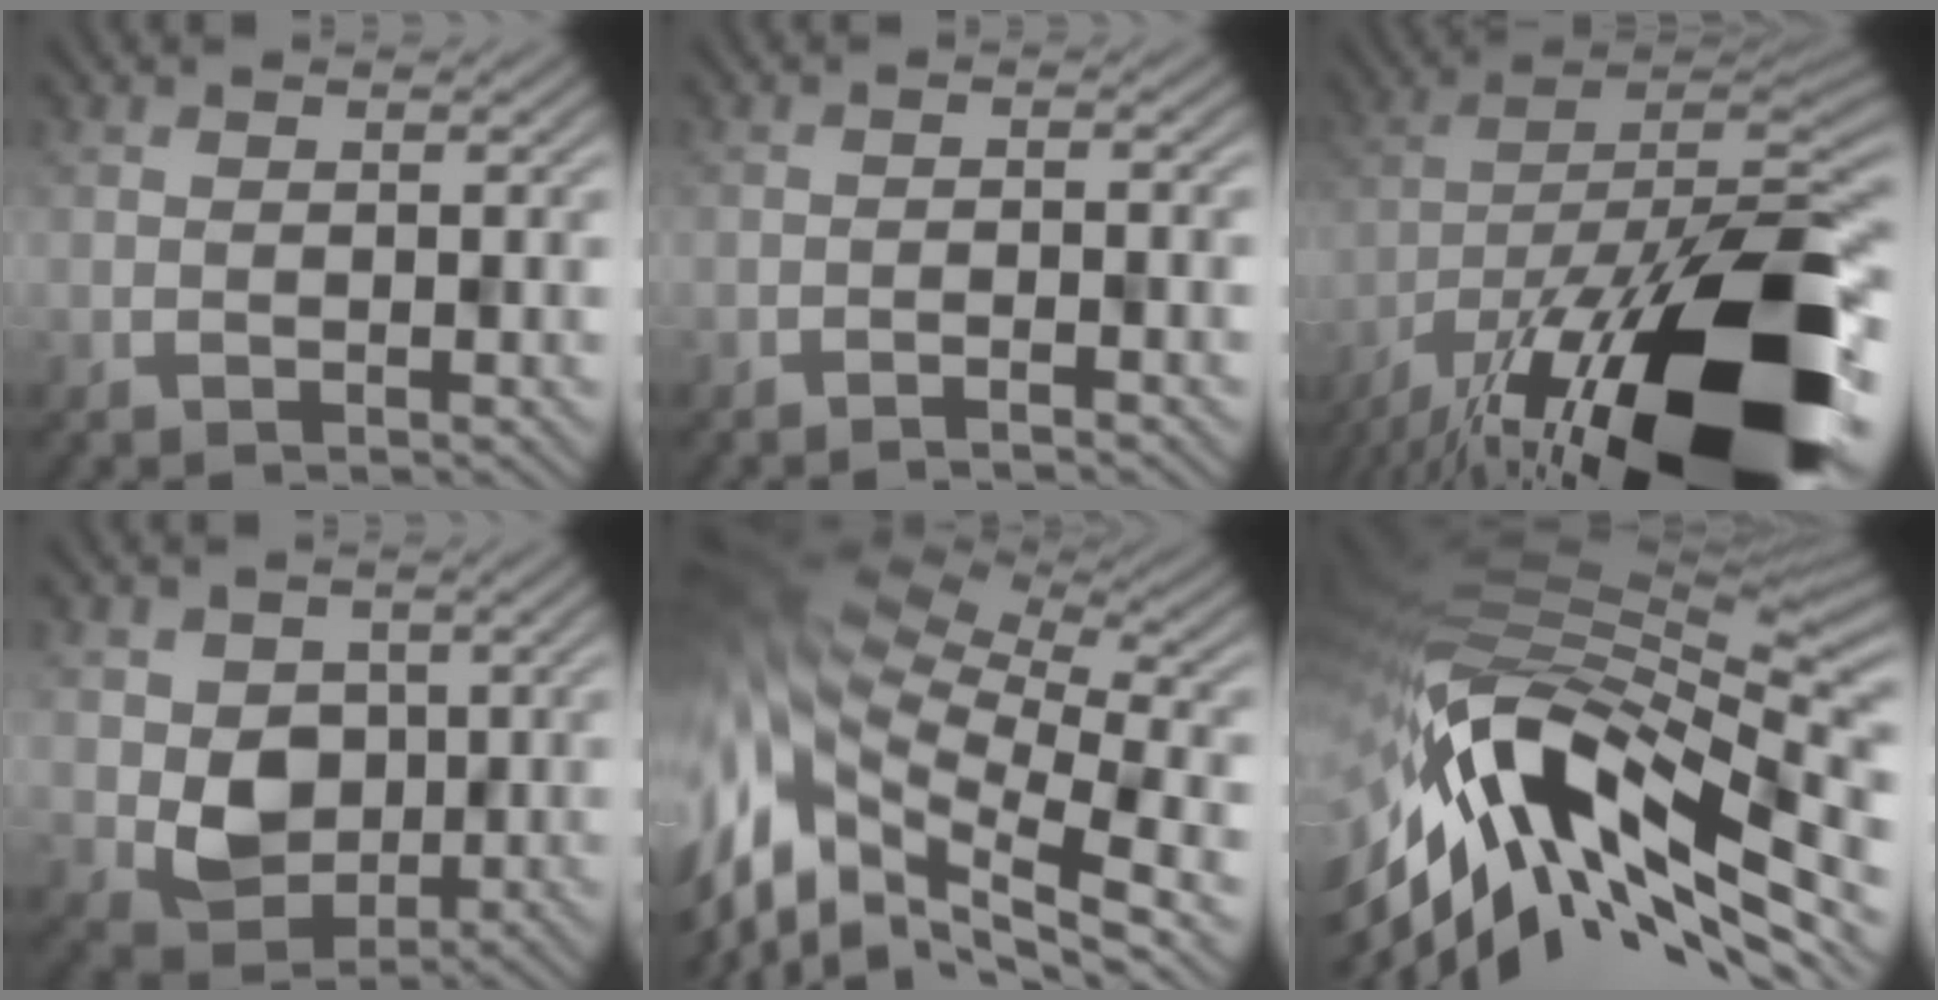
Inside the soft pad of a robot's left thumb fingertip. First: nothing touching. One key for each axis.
{"total": 2.3, "fx": -2.0, "fy": -0.1, "fz": 1.1, "tx": -0.018, "ty": 0.012, "tz": -0.036}
{"total": 20.1, "fx": -12.5, "fy": 6.8, "fz": 14.2, "tx": -0.240, "ty": -0.032, "tz": -0.188}
{"total": 4.0, "fx": 1.1, "fy": 3.7, "fz": 0.8, "tx": -0.034, "ty": -0.013, "tz": 0.030}
{"total": 15.4, "fx": -2.1, "fy": 8.8, "fz": 12.5, "tx": -0.285, "ty": -0.029, "tz": 0.018}
{"total": 15.8, "fx": -6.8, "fy": 7.5, "fz": 12.1, "tx": -0.270, "ty": -0.019, "tz": -0.110}